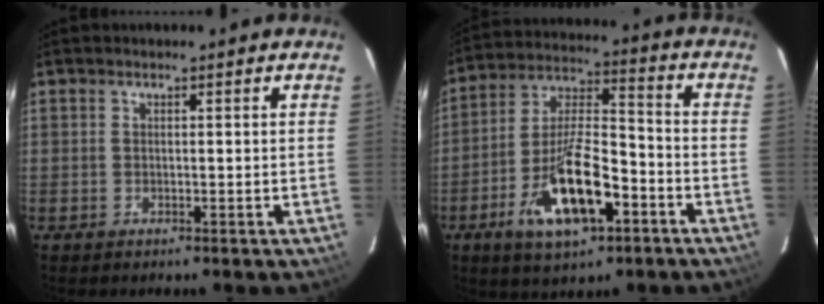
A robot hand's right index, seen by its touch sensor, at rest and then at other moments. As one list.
[{"total": 15.8, "force": [-7.1, 5.9, 12.8], "torque": [-0.254, 0.003, -0.122]}]